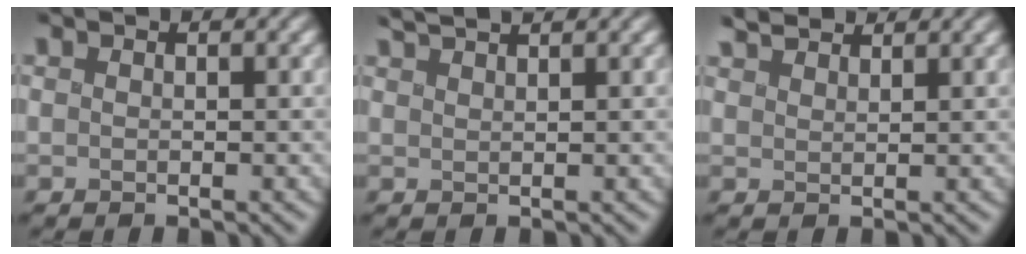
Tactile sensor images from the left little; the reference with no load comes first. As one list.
[{"total": 3.0, "force": [2.6, 0.5, 1.5], "torque": [-0.016, 0.019, 0.026]}, {"total": 3.7, "force": [3.4, 0.9, 1.3], "torque": [-0.015, 0.016, 0.038]}]